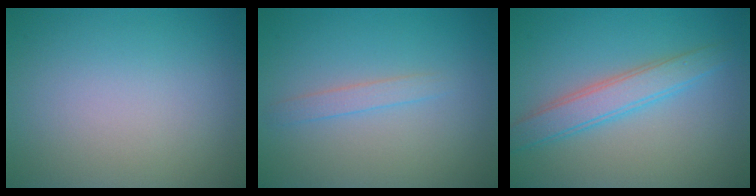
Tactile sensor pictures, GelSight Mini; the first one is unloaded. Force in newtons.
{"total": 1.3, "press": 1.3, "slide": 0.1}
{"total": 3.5, "press": 3.5, "slide": 0.1}